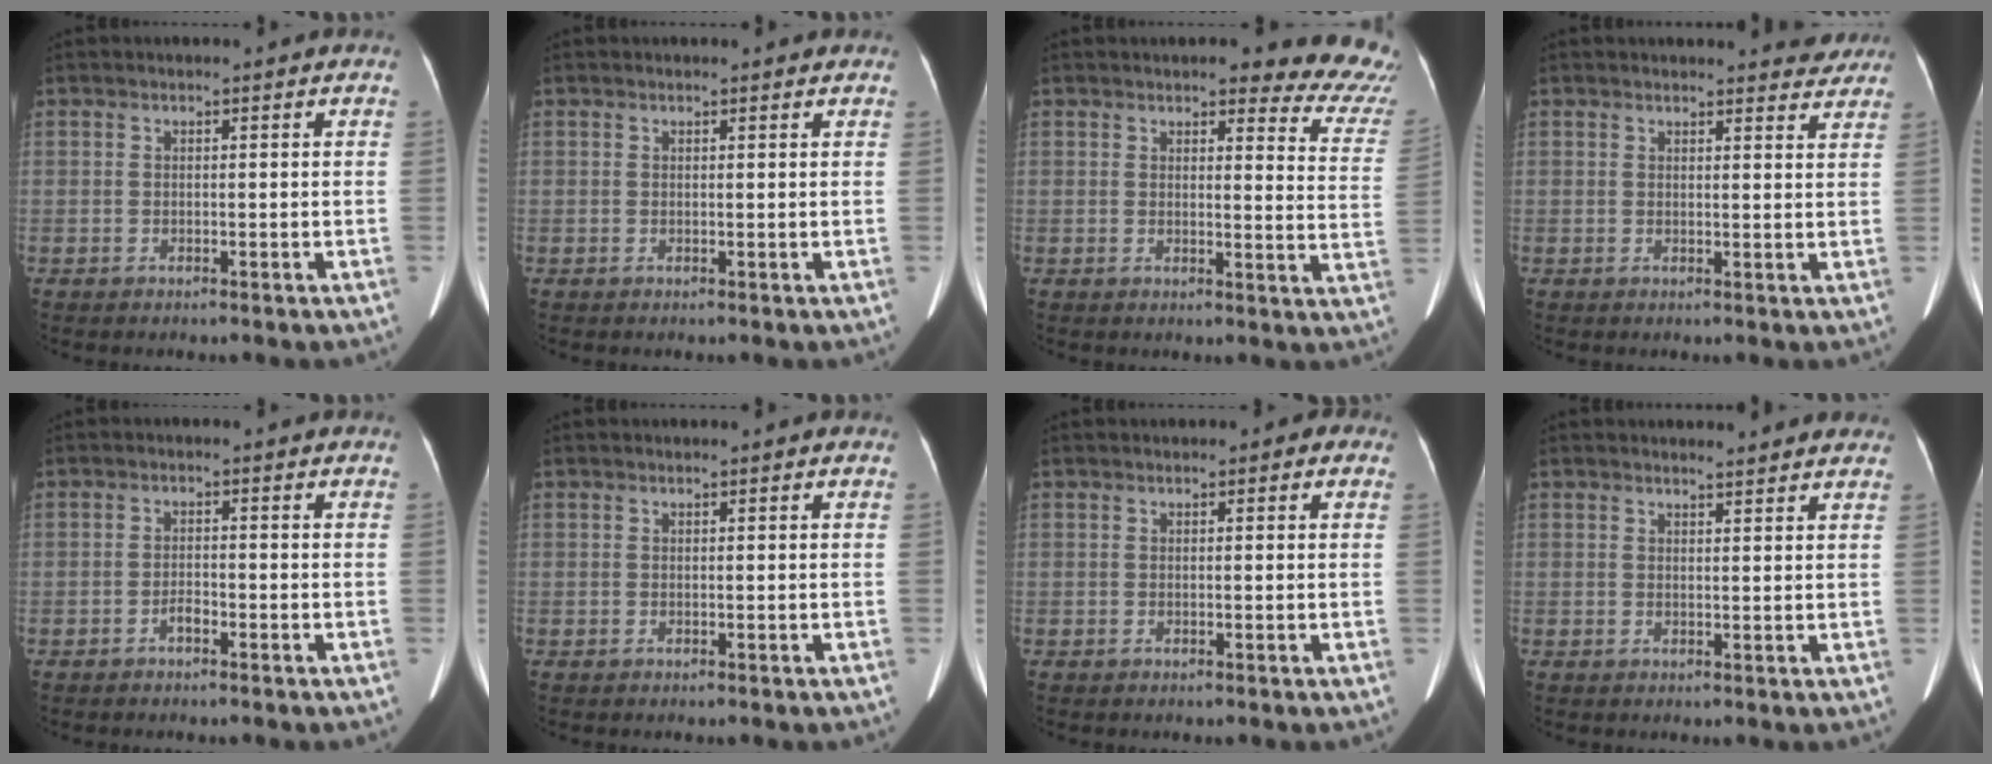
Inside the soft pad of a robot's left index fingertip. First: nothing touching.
{"total": 0.9, "force": [0.8, 0.2, 0.1], "torque": [-0.010, 0.000, 0.006]}
{"total": 12.6, "force": [11.6, 2.5, 4.0], "torque": [-0.007, -0.066, 0.092]}
{"total": 4.6, "force": [4.4, 1.0, 0.4], "torque": [0.004, -0.011, 0.033]}
{"total": 1.5, "force": [-1.0, 0.5, 0.9], "torque": [-0.014, 0.003, -0.017]}
{"total": 0.0}
{"total": 1.2, "force": [0.5, 0.7, 0.8], "torque": [-0.005, 0.006, 0.001]}
{"total": 5.0, "force": [4.8, 0.8, 1.1], "torque": [-0.010, 0.001, 0.043]}